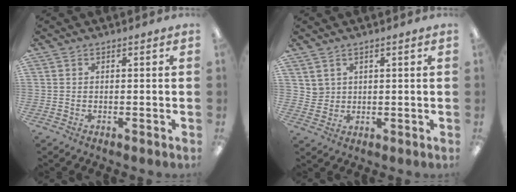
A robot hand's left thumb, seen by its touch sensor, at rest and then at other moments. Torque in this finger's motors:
{"motor_torque": [-0.09, 0.00, -0.05, 0.20, 0.00]}